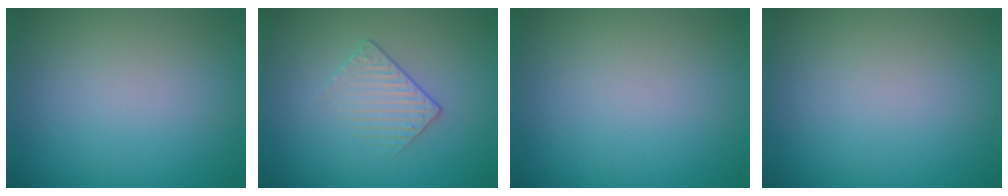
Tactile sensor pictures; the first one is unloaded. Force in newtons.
{"total": 1.5, "press": 1.0, "slide": 1.1}
{"total": 0.0}
{"total": 0.0}